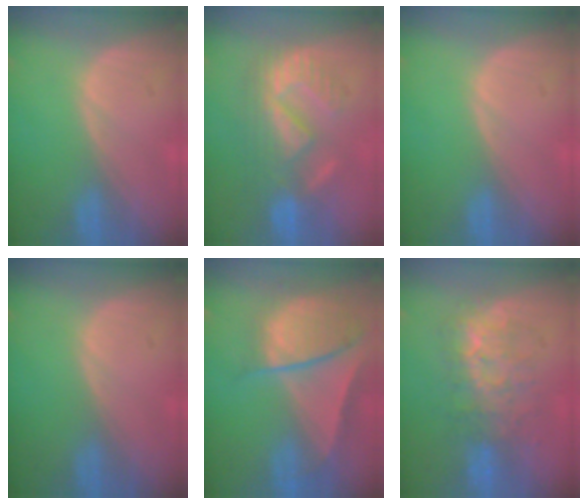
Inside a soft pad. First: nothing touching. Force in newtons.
{"total": 8.9, "press": 8.7, "slide": 1.9}
{"total": 0.0}
{"total": 0.0}
{"total": 9.6, "press": 8.1, "slide": 5.1}
{"total": 7.9, "press": 7.7, "slide": 1.9}